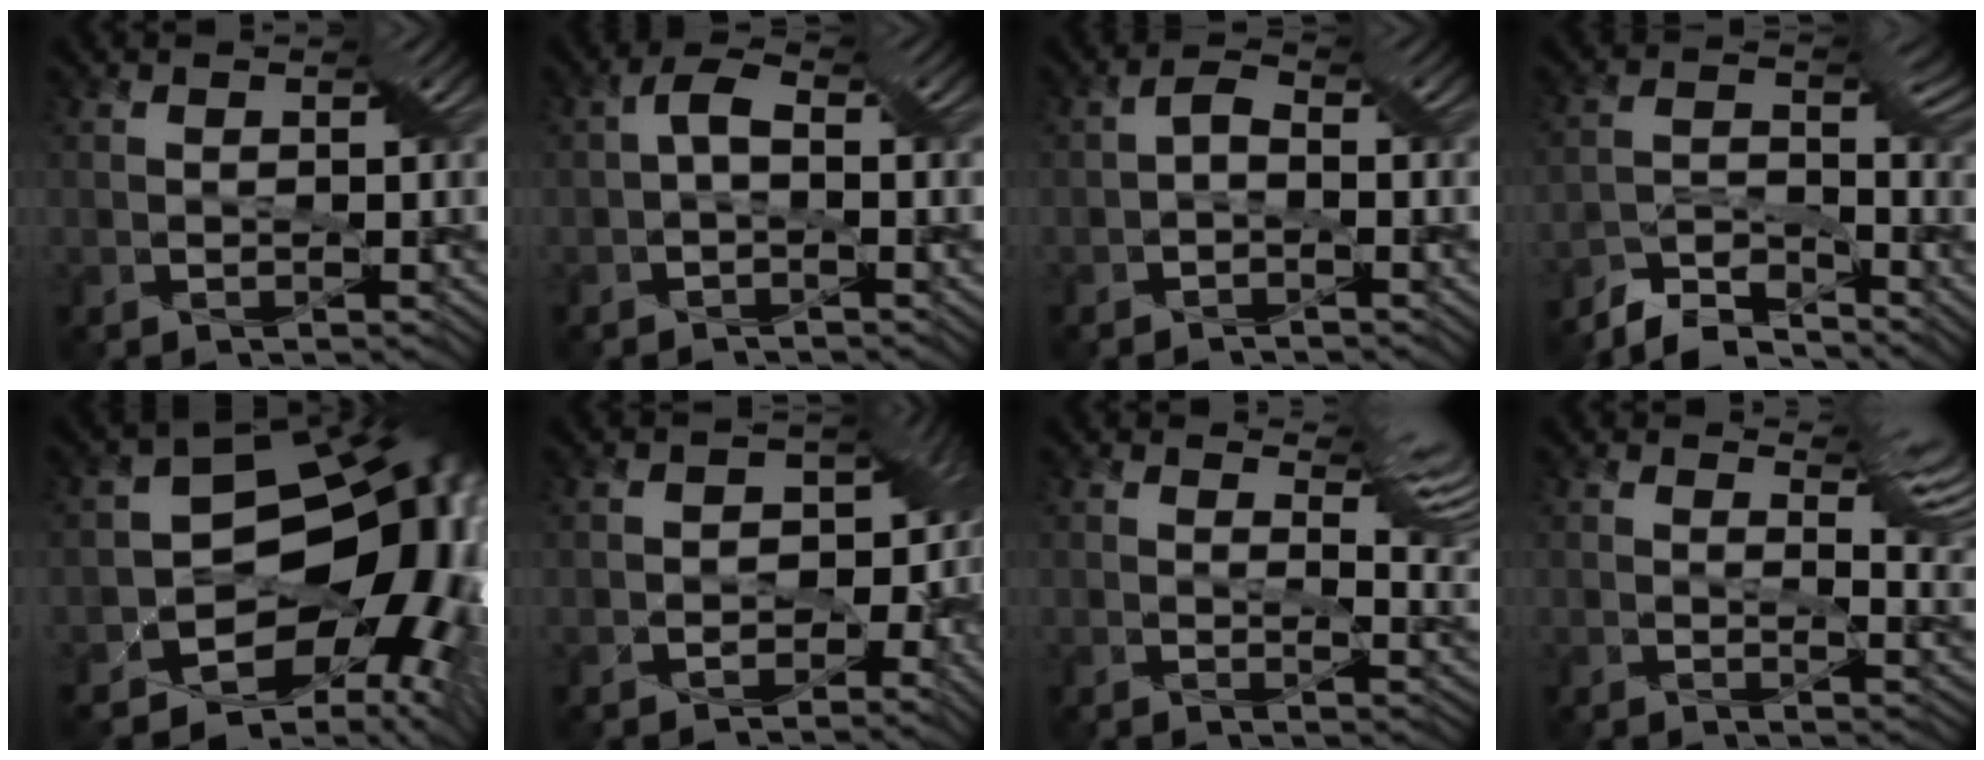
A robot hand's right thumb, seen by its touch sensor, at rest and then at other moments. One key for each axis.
{"total": 2.1, "fx": -0.4, "fy": 0.6, "fz": 2.0, "tx": -0.058, "ty": 0.008, "tz": -0.010}
{"total": 1.3, "fx": -0.8, "fy": 0.2, "fz": 0.9, "tx": -0.036, "ty": 0.004, "tz": -0.020}
{"total": 6.0, "fx": -5.6, "fy": 1.4, "fz": 1.9, "tx": -0.056, "ty": -0.007, "tz": -0.107}
{"total": 16.4, "fx": -3.8, "fy": 11.1, "fz": 11.4, "tx": -0.156, "ty": -0.041, "tz": -0.034}
{"total": 8.8, "fx": -0.5, "fy": 6.8, "fz": 5.6, "tx": -0.086, "ty": -0.017, "tz": -0.008}
{"total": 5.7, "fx": 3.5, "fy": 2.1, "fz": 4.0, "tx": -0.073, "ty": -0.014, "tz": 0.054}
{"total": 5.0, "fx": 3.0, "fy": 1.7, "fz": 3.6, "tx": -0.070, "ty": -0.013, "tz": 0.047}